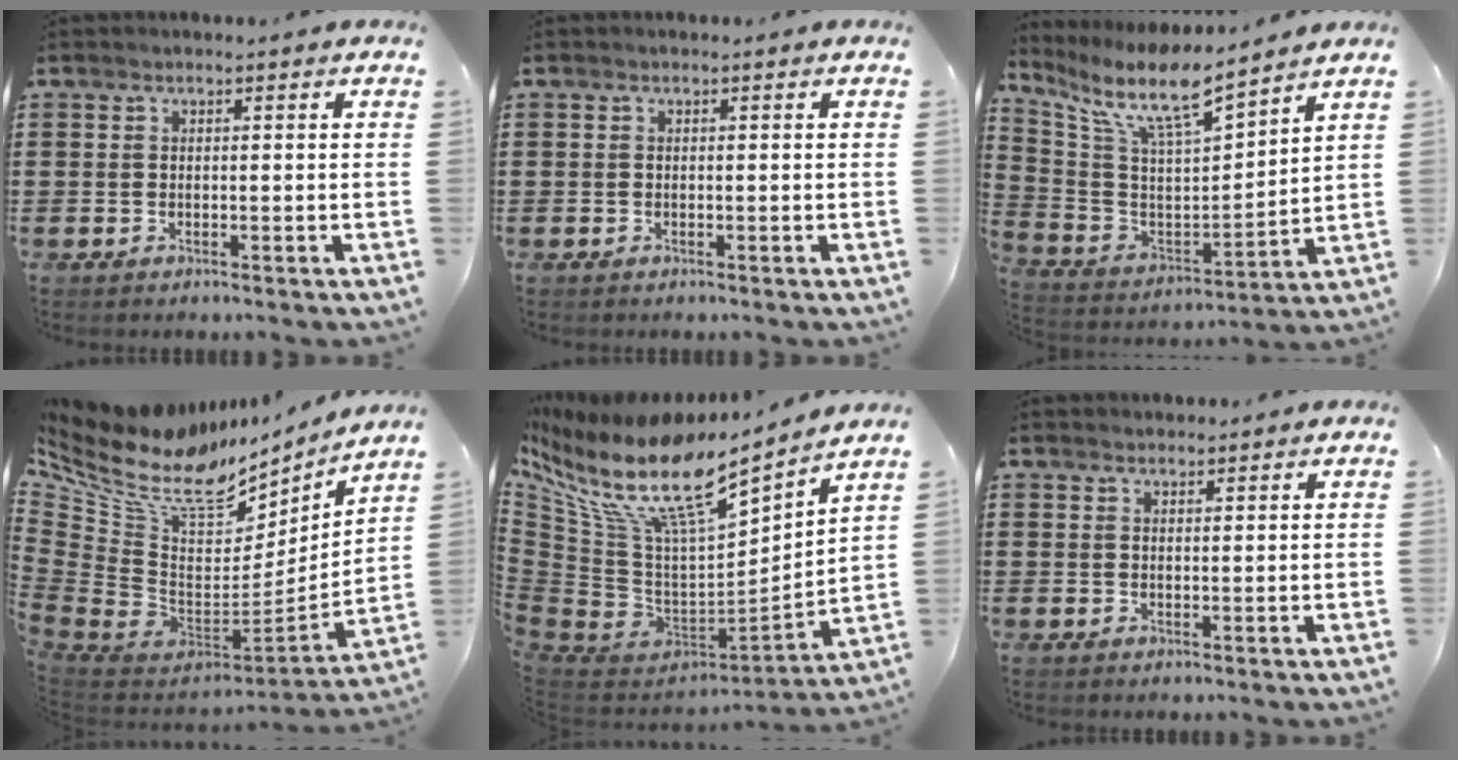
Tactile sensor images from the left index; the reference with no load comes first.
{"total": 0.0}
{"total": 11.0, "force": [8.2, 1.7, 7.0], "torque": [-0.167, -0.059, 0.137]}
{"total": 12.3, "force": [8.3, 6.2, 6.7], "torque": [-0.165, -0.071, 0.142]}
{"total": 14.1, "force": [9.1, 4.3, 9.9], "torque": [-0.222, -0.067, 0.148]}
{"total": 1.3, "force": [1.3, 0.3, 0.1], "torque": [-0.003, 0.002, 0.026]}